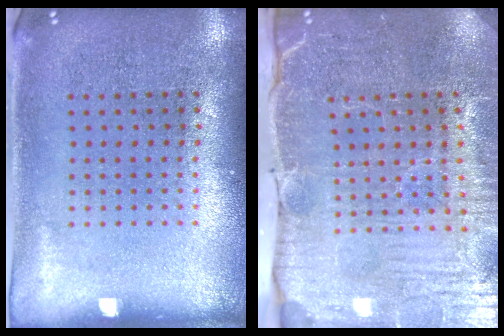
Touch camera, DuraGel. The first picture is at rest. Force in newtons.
{"total": 3.9, "press": 3.8, "slide": 0.8}